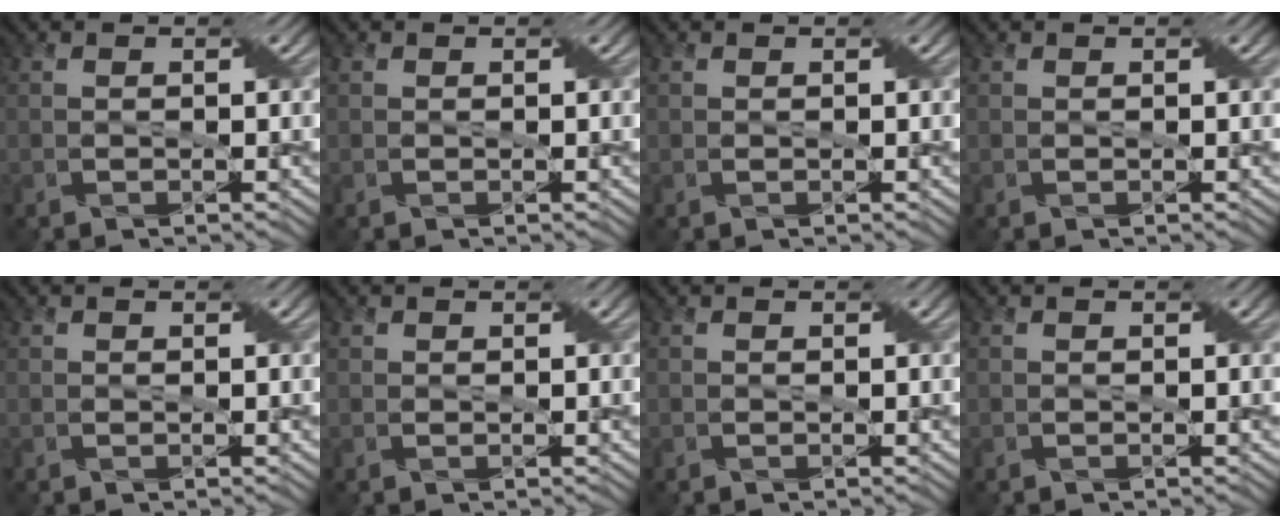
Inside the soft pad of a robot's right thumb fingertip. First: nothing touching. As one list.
[{"total": 0.0}, {"total": 0.0}, {"total": 0.0}, {"total": 0.0}, {"total": 0.0}, {"total": 0.0}, {"total": 0.0}]